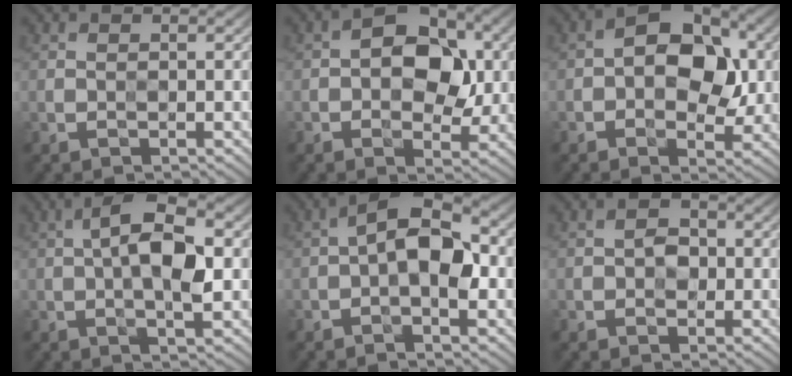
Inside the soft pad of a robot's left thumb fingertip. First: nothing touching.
{"total": 8.5, "force": [0.6, 5.4, 6.5], "torque": [-0.090, 0.006, 0.001]}
{"total": 9.8, "force": [0.5, 6.1, 7.6], "torque": [-0.106, 0.009, -0.003]}
{"total": 9.1, "force": [0.3, 3.7, 8.3], "torque": [-0.143, 0.018, -0.006]}
{"total": 9.1, "force": [-0.4, 4.6, 7.8], "torque": [-0.127, 0.020, -0.019]}
{"total": 2.1, "force": [-0.2, 1.6, 1.4], "torque": [-0.025, 0.001, -0.009]}